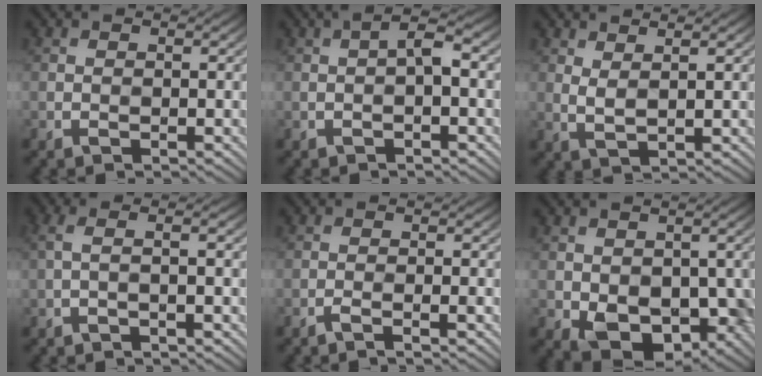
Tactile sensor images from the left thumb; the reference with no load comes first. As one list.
[{"total": 2.8, "force": [-0.1, 0.3, 2.8], "torque": [-0.045, 0.010, -0.010]}, {"total": 2.6, "force": [2.3, 0.3, 1.2], "torque": [-0.025, 0.003, 0.044]}, {"total": 3.4, "force": [-0.5, 0.7, 3.3], "torque": [-0.046, 0.006, -0.018]}, {"total": 1.8, "force": [-1.1, 0.2, 1.4], "torque": [-0.015, 0.005, -0.027]}, {"total": 7.4, "force": [-1.3, 5.3, 5.0], "torque": [-0.079, -0.029, 0.003]}]